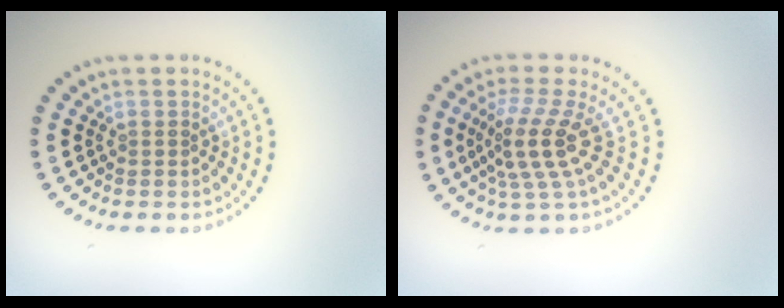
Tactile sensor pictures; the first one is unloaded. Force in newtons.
{"total": 4.0, "press": 2.8, "slide": 2.8}